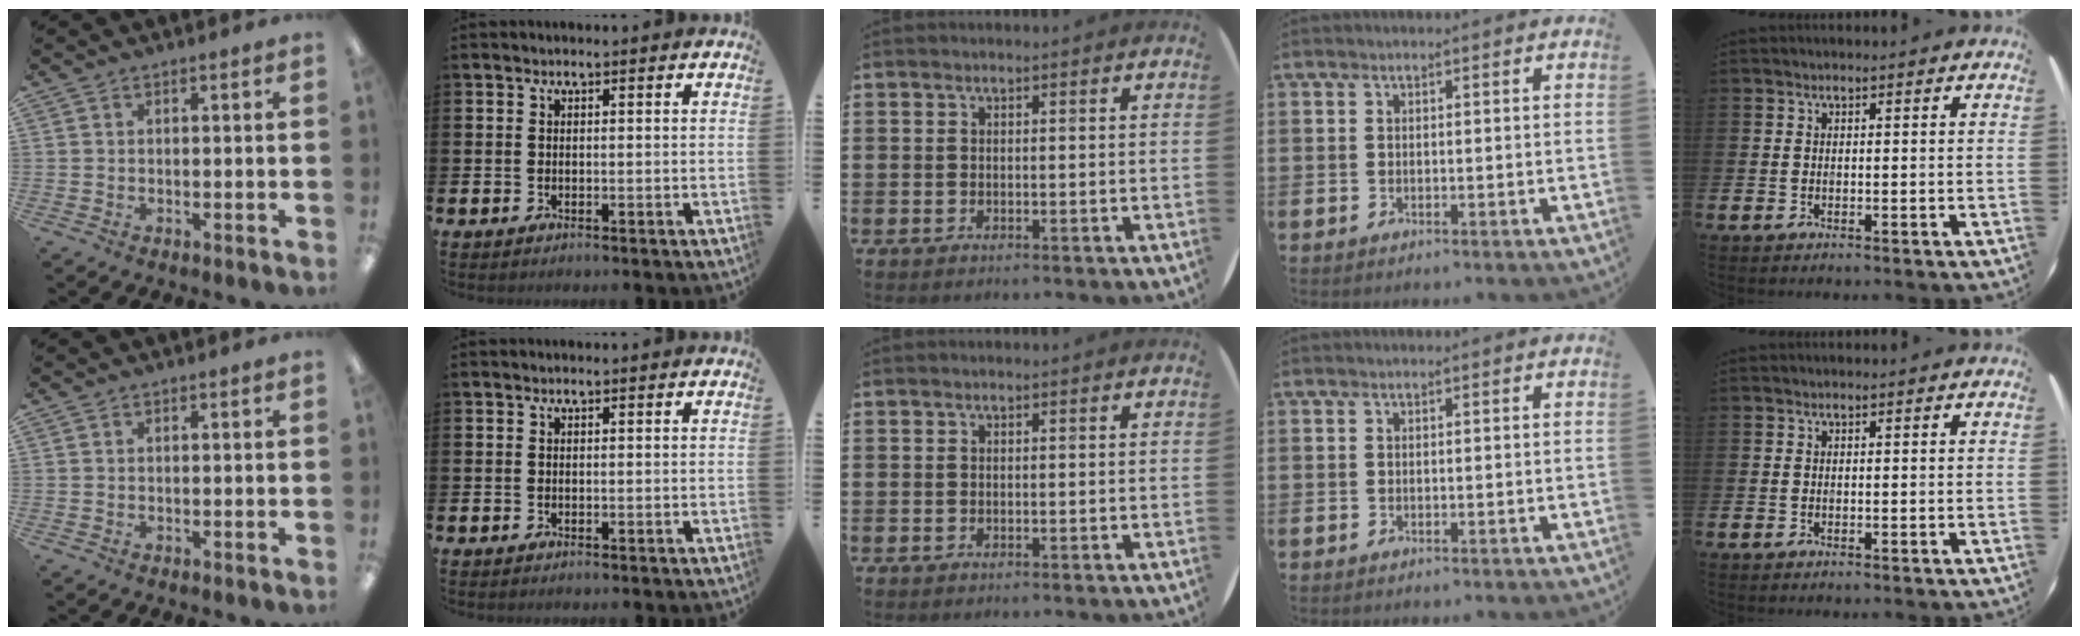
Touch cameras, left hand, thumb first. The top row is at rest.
{}